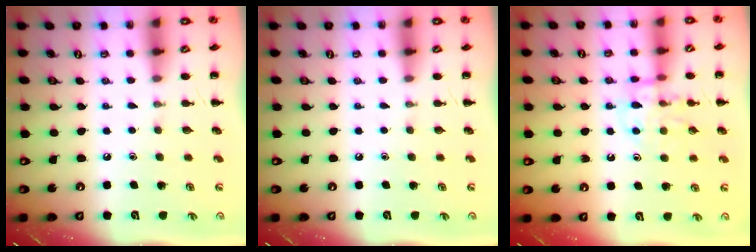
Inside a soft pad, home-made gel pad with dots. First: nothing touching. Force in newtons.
{"total": 0.0}
{"total": 12.1, "press": 12.1, "slide": 1.3}